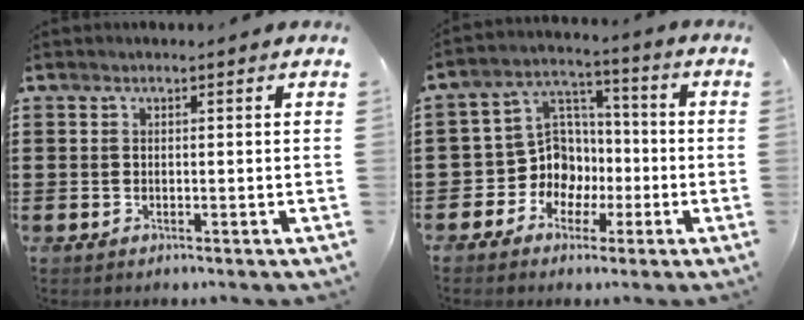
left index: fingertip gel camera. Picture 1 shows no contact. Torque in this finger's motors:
{"motor_torque": [0.04, 0.22, 0.06, 0.02]}